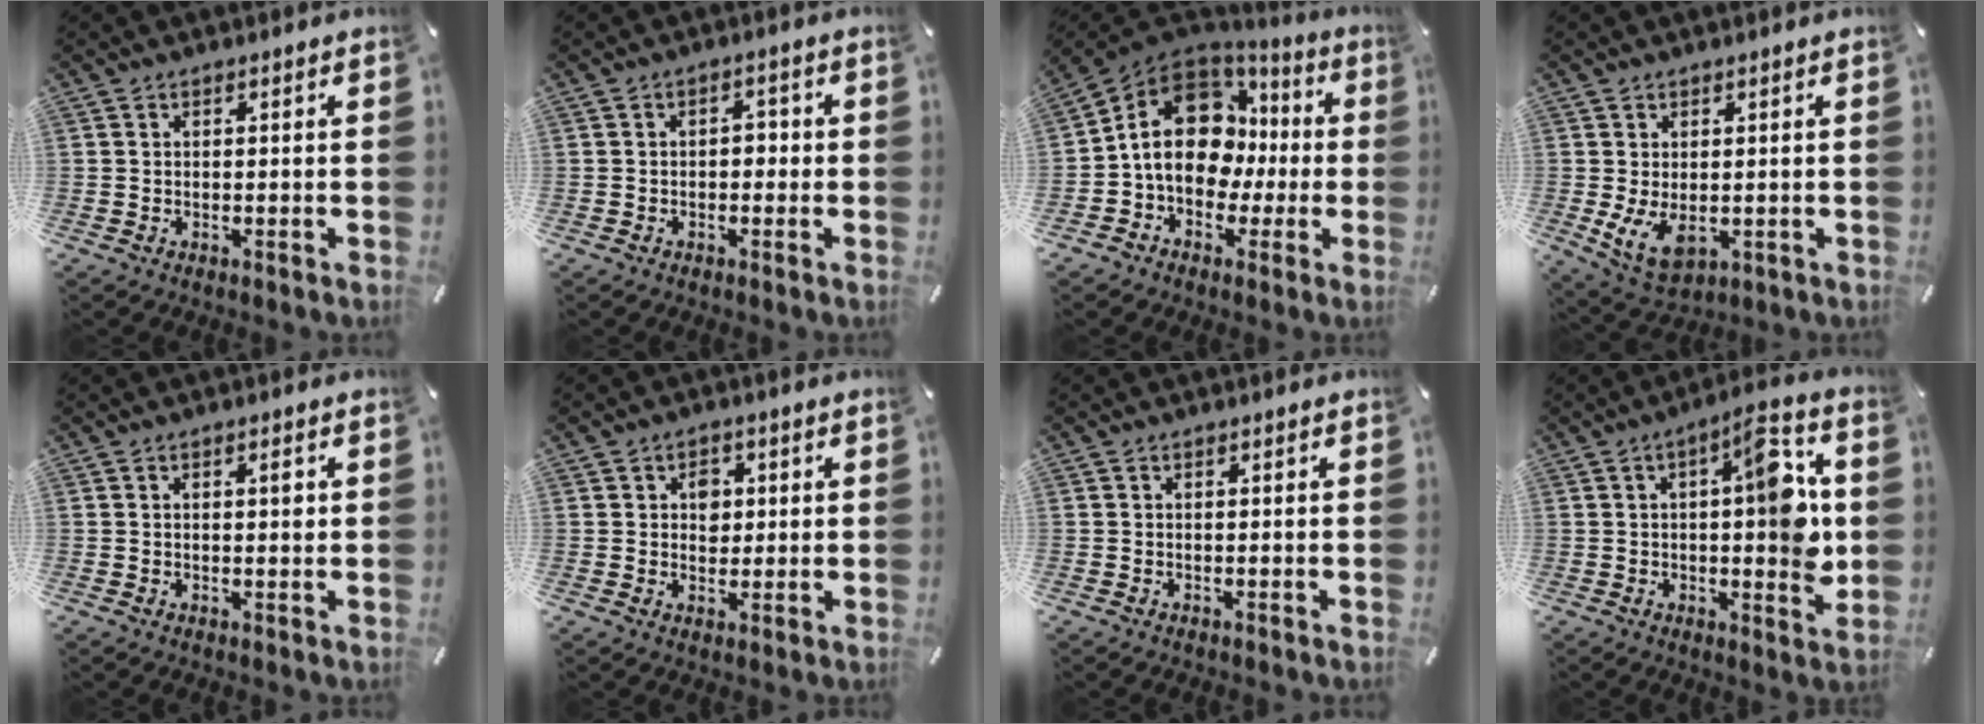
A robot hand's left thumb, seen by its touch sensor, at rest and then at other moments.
{"total": 2.5, "force": [-1.0, 1.6, 1.6], "torque": [-0.032, 0.012, -0.023]}
{"total": 15.9, "force": [1.3, 12.4, 9.9], "torque": [-0.182, 0.006, 0.027]}
{"total": 6.4, "force": [0.0, 4.1, 4.9], "torque": [-0.101, -0.011, 0.000]}
{"total": 2.1, "force": [0.5, 0.8, 1.8], "torque": [-0.020, -0.001, 0.003]}
{"total": 4.5, "force": [0.8, 3.7, 2.4], "torque": [-0.021, -0.005, 0.006]}
{"total": 0.0}
{"total": 14.6, "force": [2.0, 4.5, 13.8], "torque": [-0.176, -0.009, 0.025]}